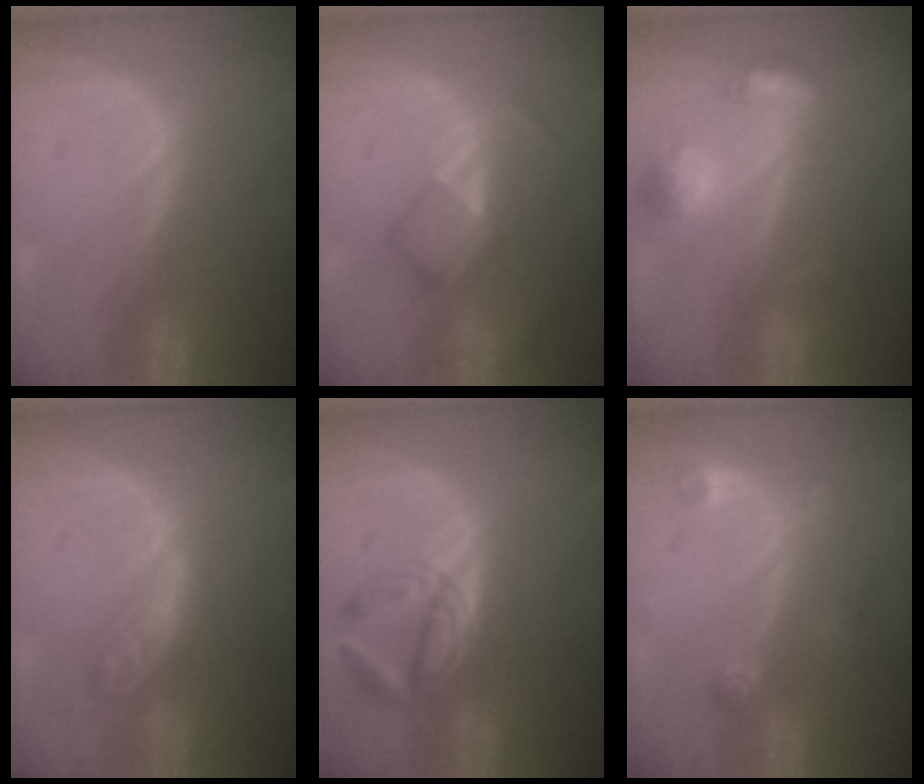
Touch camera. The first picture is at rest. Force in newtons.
{"total": 5.0, "press": 4.6, "slide": 2.0}
{"total": 5.9, "press": 5.8, "slide": 1.2}
{"total": 5.8, "press": 5.0, "slide": 2.9}
{"total": 5.6, "press": 5.6, "slide": 0.8}
{"total": 3.0, "press": 2.9, "slide": 0.6}